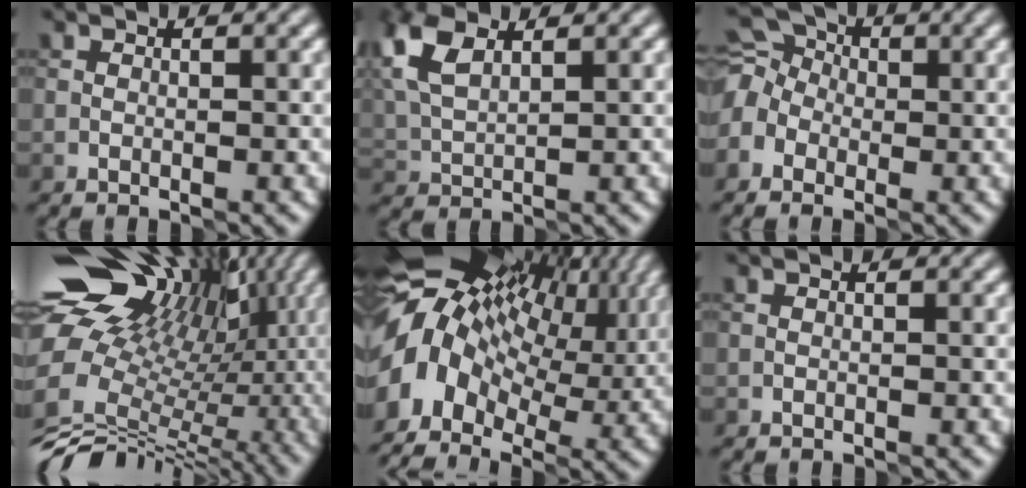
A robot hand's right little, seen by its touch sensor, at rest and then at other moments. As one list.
[{"total": 5.1, "force": [2.8, 2.6, 3.4], "torque": [-0.089, 0.013, 0.060]}, {"total": 5.0, "force": [-0.1, 4.2, 2.7], "torque": [-0.063, 0.022, -0.014]}, {"total": 16.1, "force": [4.1, 11.7, 10.3], "torque": [-0.177, 0.045, 0.086]}, {"total": 16.1, "force": [2.7, 10.4, 12.0], "torque": [-0.234, 0.013, 0.059]}, {"total": 0.0}]